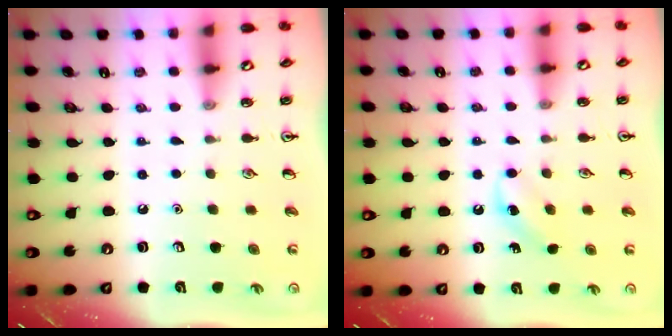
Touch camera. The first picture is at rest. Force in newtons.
{"total": 6.1, "press": 5.9, "slide": 1.6}